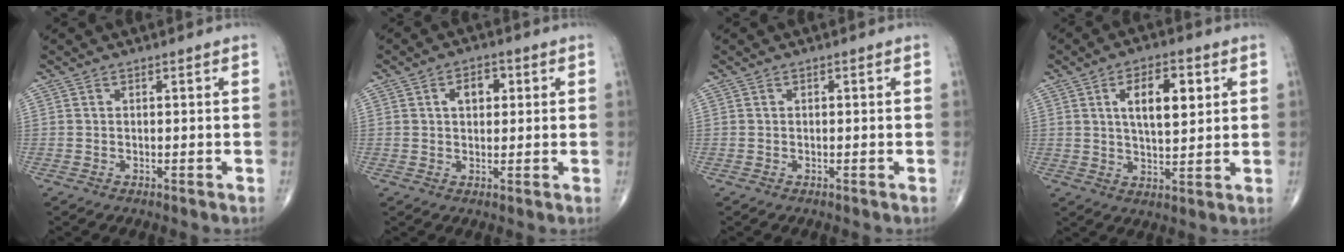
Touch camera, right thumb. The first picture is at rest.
{"total": 4.7, "force": [1.4, 3.1, 3.3], "torque": [-0.035, 0.004, 0.018]}
{"total": 0.0}
{"total": 9.8, "force": [3.1, 4.4, 8.2], "torque": [-0.111, -0.010, 0.050]}